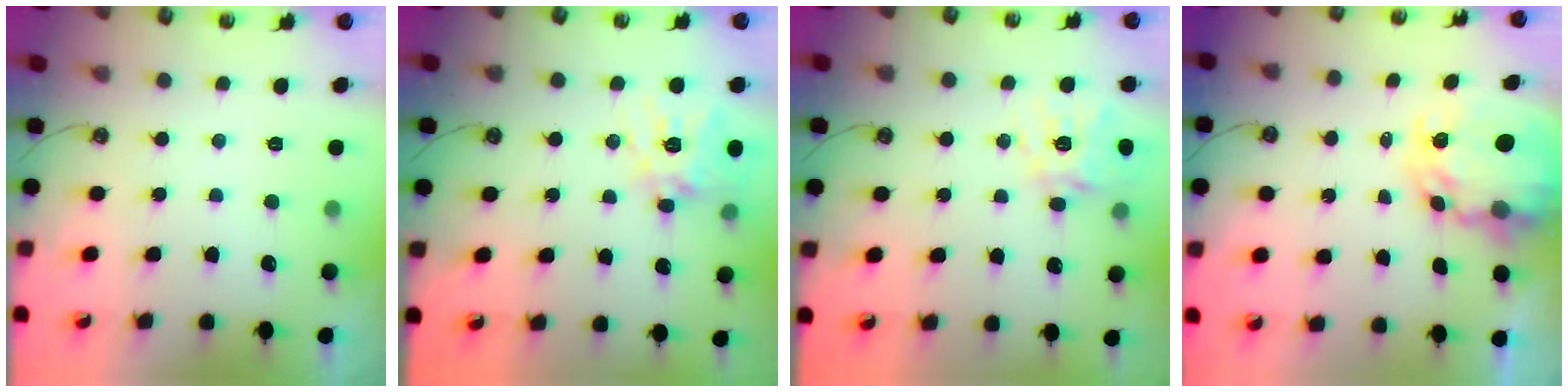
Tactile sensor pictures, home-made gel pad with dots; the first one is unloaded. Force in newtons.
{"total": 14.9, "press": 14.8, "slide": 1.9}
{"total": 15.5, "press": 15.4, "slide": 1.8}
{"total": 8.4, "press": 8.4, "slide": 0.7}